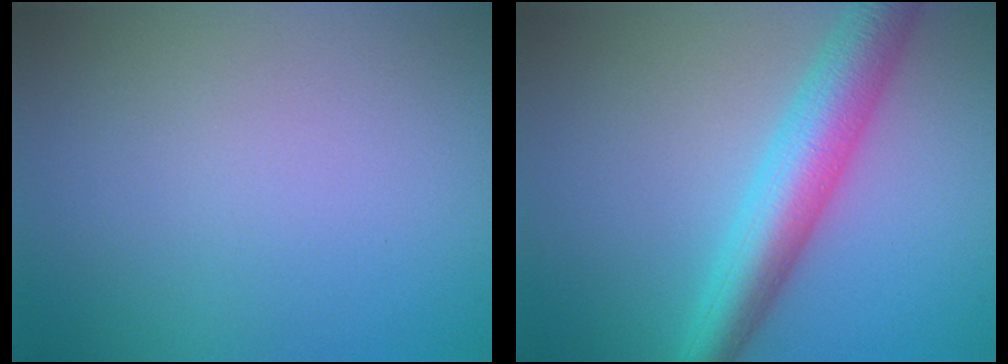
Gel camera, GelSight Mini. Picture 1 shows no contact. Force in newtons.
{"total": 6.3, "press": 6.3, "slide": 0.2}